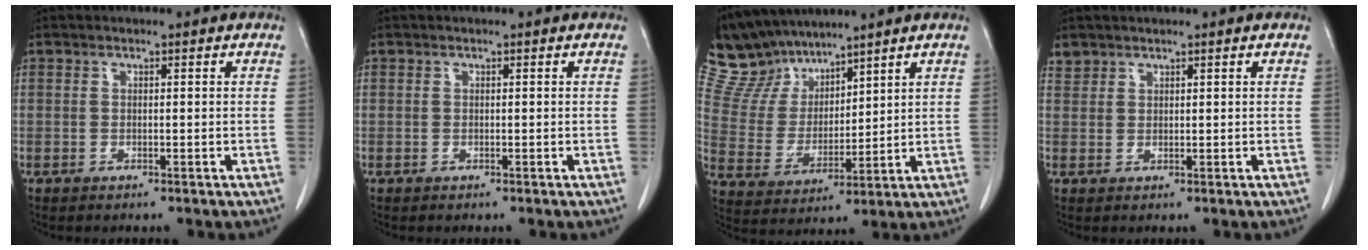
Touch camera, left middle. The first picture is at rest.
{"total": 0.0}
{"total": 10.2, "force": [9.3, 3.7, 1.8], "torque": [-0.055, 0.017, 0.196]}
{"total": 1.5, "force": [1.3, 0.7, -0.2], "torque": [0.007, 0.006, 0.024]}